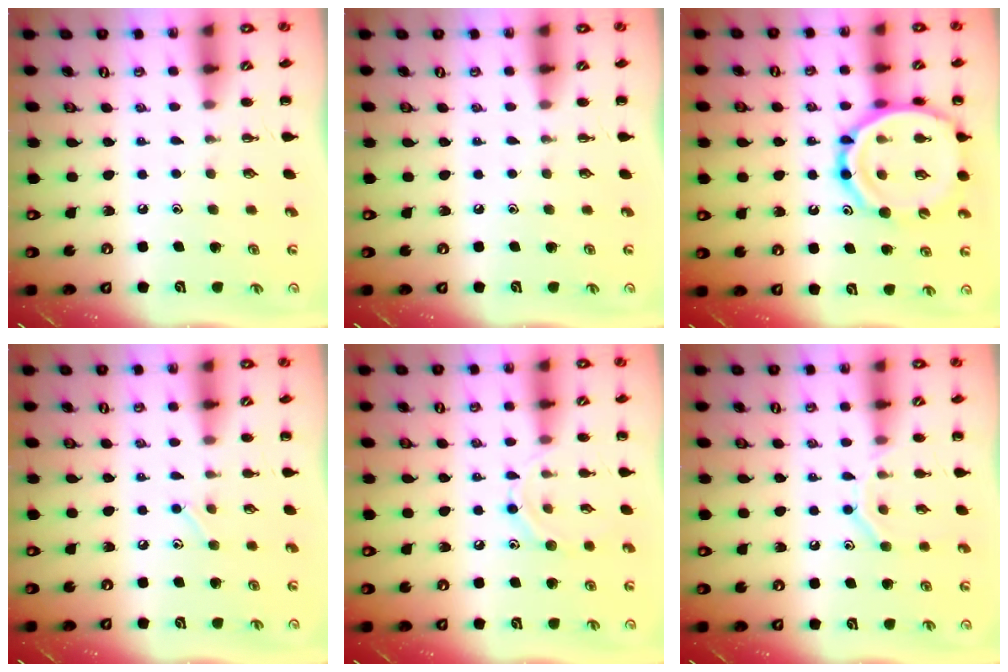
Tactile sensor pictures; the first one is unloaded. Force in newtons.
{"total": 0.0}
{"total": 20.0, "press": 19.7, "slide": 3.4}
{"total": 4.4, "press": 4.2, "slide": 1.3}
{"total": 7.7, "press": 7.6, "slide": 1.0}
{"total": 9.3, "press": 9.2, "slide": 1.6}